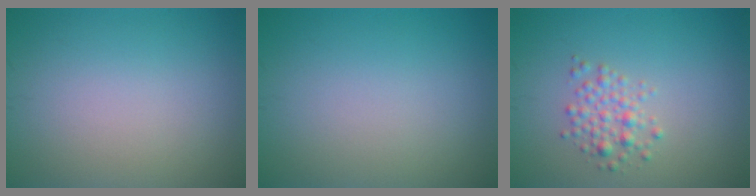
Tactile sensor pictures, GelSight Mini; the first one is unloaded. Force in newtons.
{"total": 0.0}
{"total": 2.1, "press": 2.1, "slide": 0.2}